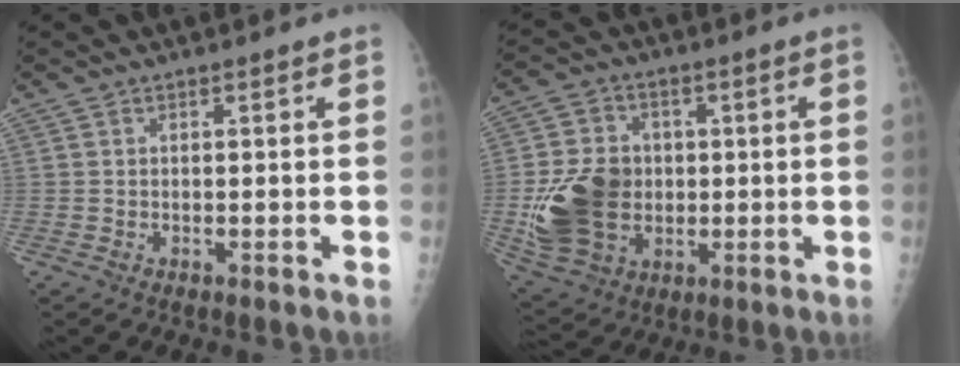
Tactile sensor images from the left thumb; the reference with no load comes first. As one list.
[{"total": 15.4, "force": [-1.0, 12.2, 9.3], "torque": [-0.154, 0.000, -0.004]}]